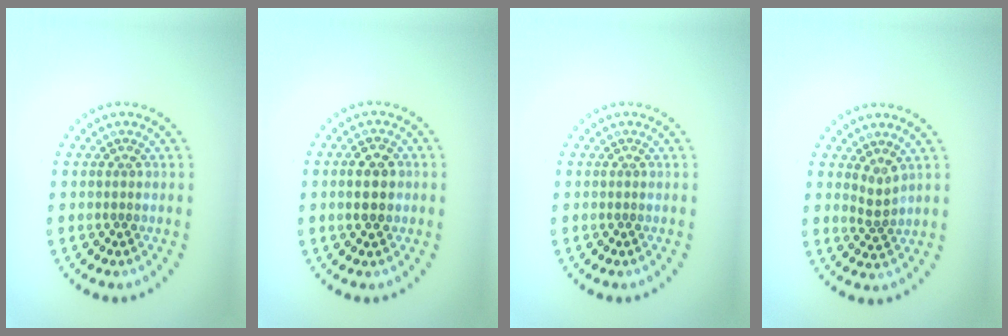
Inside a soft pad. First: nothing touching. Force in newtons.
{"total": 3.1, "press": 3.1, "slide": 0.1}
{"total": 0.0}
{"total": 1.5, "press": 1.0, "slide": 1.2}